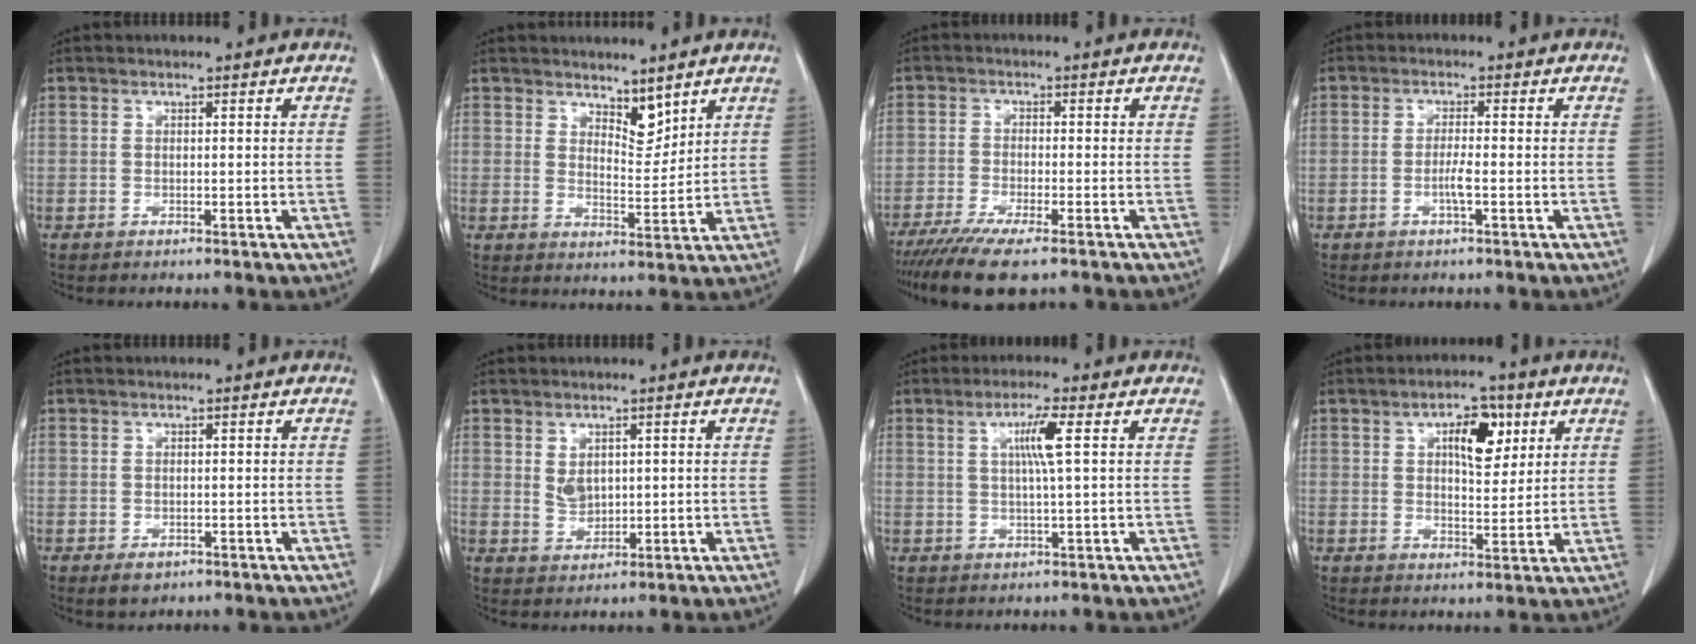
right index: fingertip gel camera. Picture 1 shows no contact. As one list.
[{"total": 4.4, "force": [3.6, 1.7, 2.0], "torque": [-0.029, -0.010, 0.066]}, {"total": 9.5, "force": [-7.1, 1.3, 6.1], "torque": [-0.097, -0.021, -0.114]}, {"total": 2.5, "force": [-0.8, 0.0, 2.4], "torque": [-0.048, -0.002, -0.017]}, {"total": 2.1, "force": [-1.1, 1.4, 1.0], "torque": [-0.015, -0.001, -0.007]}, {"total": 3.1, "force": [0.8, 2.2, 2.1], "torque": [-0.042, 0.000, 0.024]}, {"total": 4.6, "force": [1.2, -0.7, 4.4], "torque": [-0.082, -0.001, 0.022]}, {"total": 7.1, "force": [2.9, 3.1, 5.7], "torque": [-0.089, 0.009, 0.047]}]